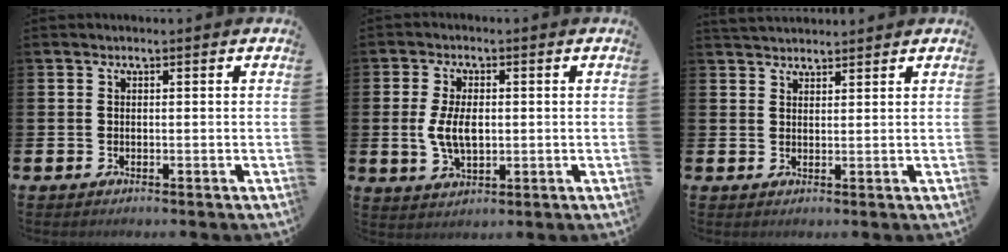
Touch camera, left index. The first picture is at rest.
{"total": 5.5, "force": [0.2, 3.0, 4.6], "torque": [-0.084, 0.003, -0.002]}
{"total": 2.6, "force": [2.5, 0.6, 0.1], "torque": [0.001, -0.011, 0.044]}